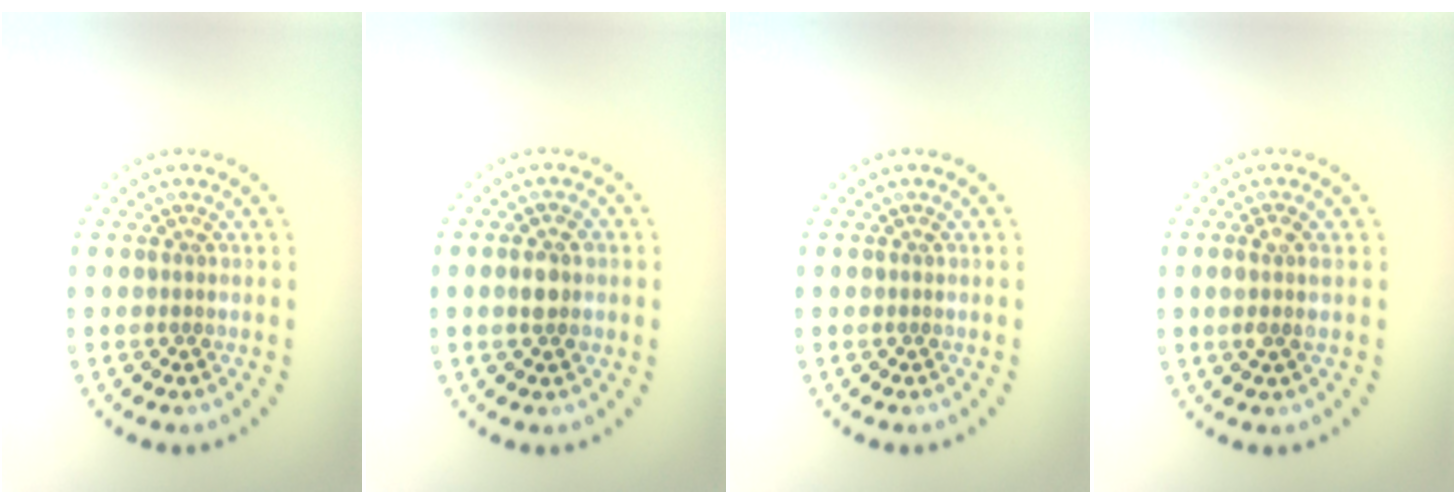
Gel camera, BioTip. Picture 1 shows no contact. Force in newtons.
{"total": 2.1, "press": 2.1, "slide": 0.2}
{"total": 0.0}
{"total": 1.6, "press": 1.4, "slide": 0.8}